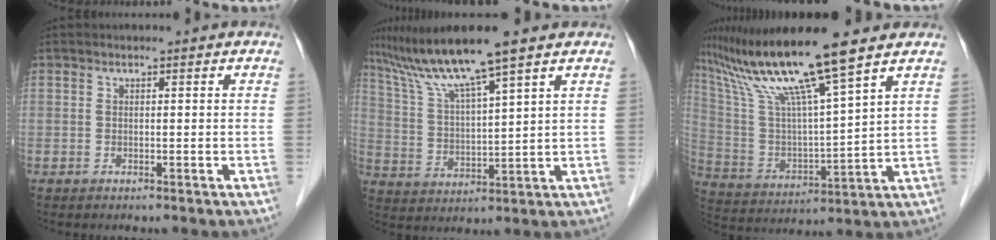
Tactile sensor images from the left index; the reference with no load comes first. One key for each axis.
{"total": 11.0, "fx": 8.5, "fy": -1.2, "fz": 6.9, "tx": -0.135, "ty": 0.010, "tz": 0.161}
{"total": 16.2, "fx": 12.1, "fy": -1.4, "fz": 10.7, "tx": -0.202, "ty": 0.004, "tz": 0.226}